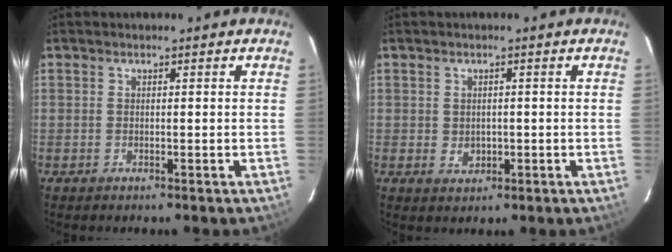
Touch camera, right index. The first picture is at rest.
{"total": 2.3, "force": [-0.2, 2.0, 1.0], "torque": [-0.016, 0.001, 0.002]}